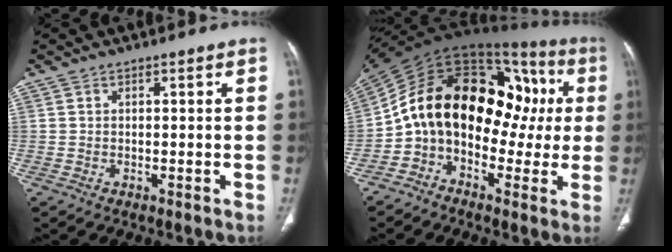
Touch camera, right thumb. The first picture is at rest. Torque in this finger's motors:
{"motor_torque": [2.50, 2.51, 1.60, -1.18, 0.29]}